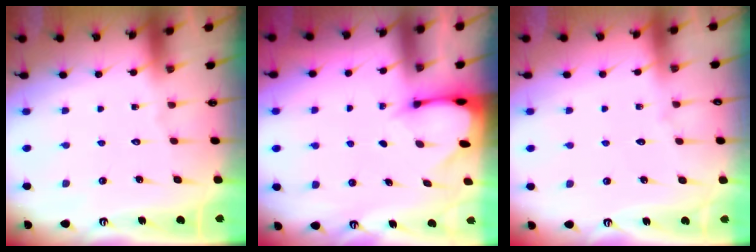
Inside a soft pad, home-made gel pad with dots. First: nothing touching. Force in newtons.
{"total": 2.0, "press": 2.0, "slide": 0.1}
{"total": 3.3, "press": 3.3, "slide": 0.5}